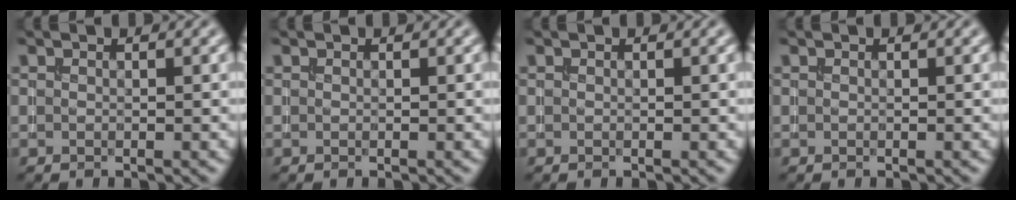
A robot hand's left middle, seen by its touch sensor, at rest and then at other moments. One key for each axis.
{"total": 0.0}
{"total": 0.0}
{"total": 0.0}